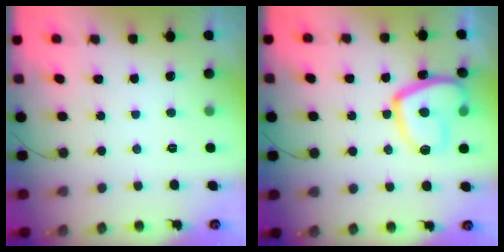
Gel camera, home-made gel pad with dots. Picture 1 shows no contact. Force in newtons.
{"total": 15.3, "press": 15.2, "slide": 1.6}